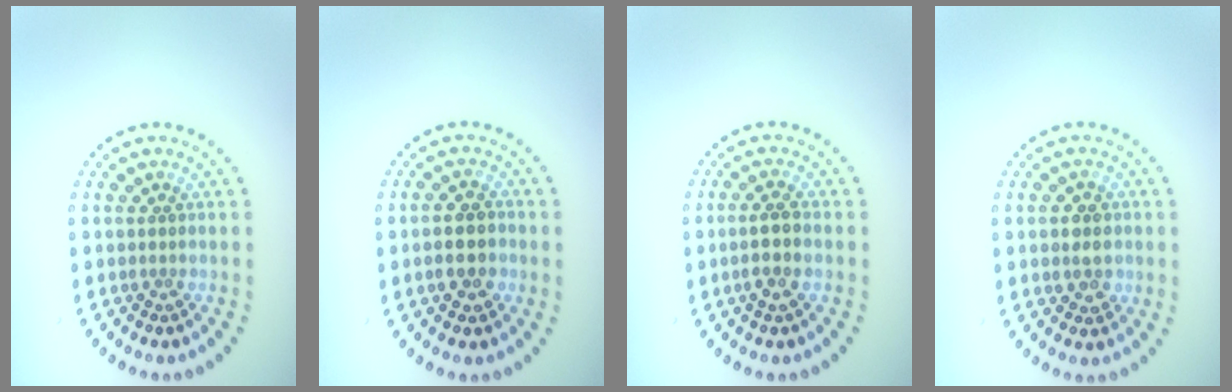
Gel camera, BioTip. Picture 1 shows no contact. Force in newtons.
{"total": 2.9, "press": 2.8, "slide": 0.6}
{"total": 2.3, "press": 2.2, "slide": 0.8}
{"total": 2.3, "press": 2.2, "slide": 0.6}